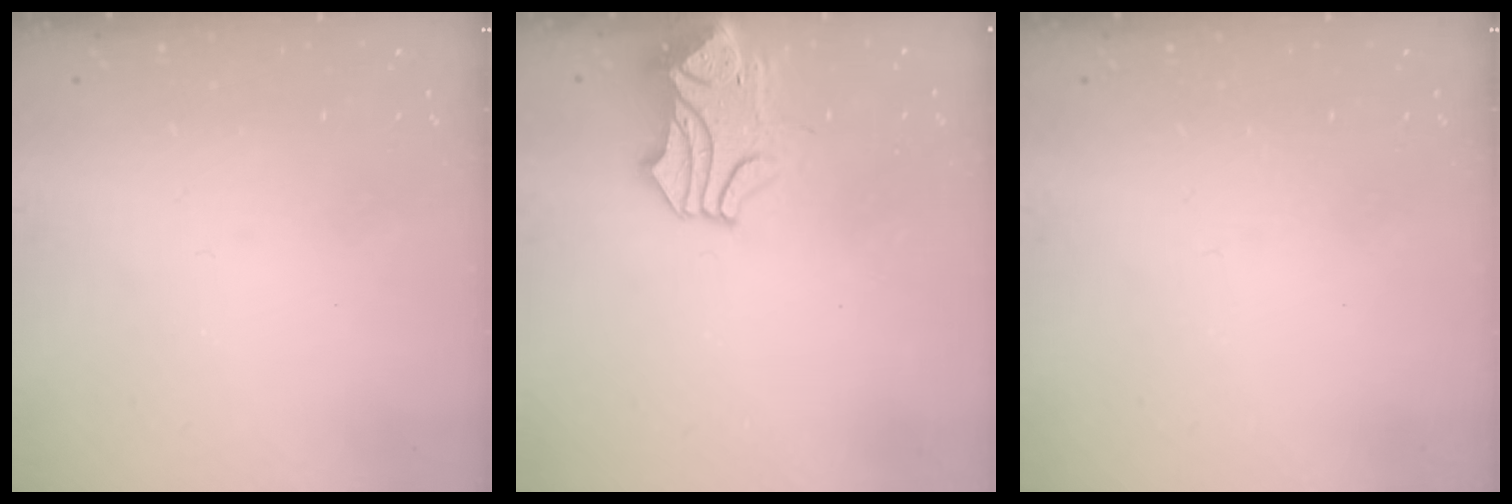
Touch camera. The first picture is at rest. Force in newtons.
{"total": 1.4, "press": 0.6, "slide": 1.3}
{"total": 0.0}